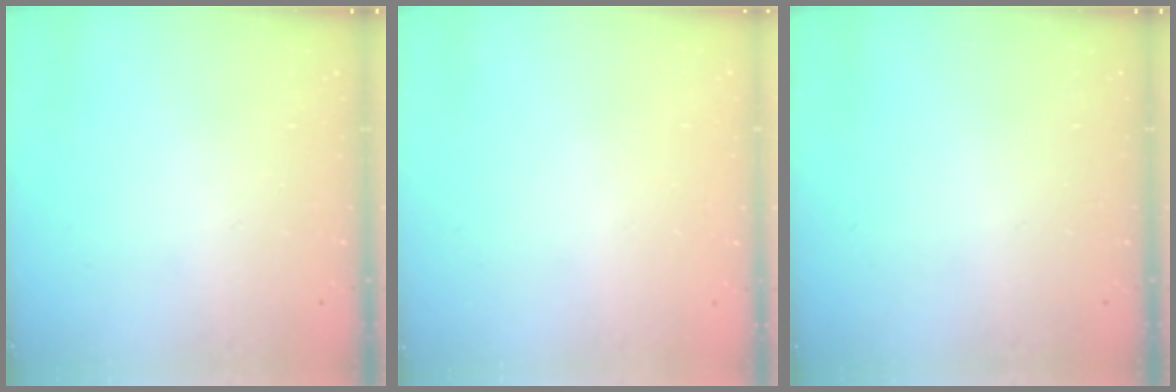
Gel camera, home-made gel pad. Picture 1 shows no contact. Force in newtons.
{"total": 0.0}
{"total": 0.0}